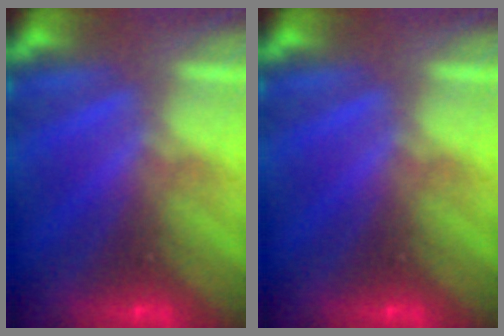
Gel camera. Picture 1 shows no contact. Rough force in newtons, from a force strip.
{"total": 0.0}